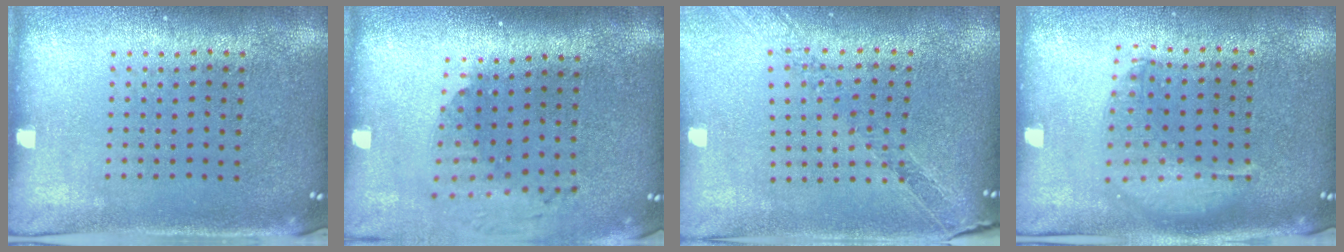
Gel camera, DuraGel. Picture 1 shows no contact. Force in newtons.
{"total": 1.9, "press": 1.5, "slide": 1.2}
{"total": 0.9, "press": 0.9, "slide": 0.3}
{"total": 1.3, "press": 1.3, "slide": 0.3}